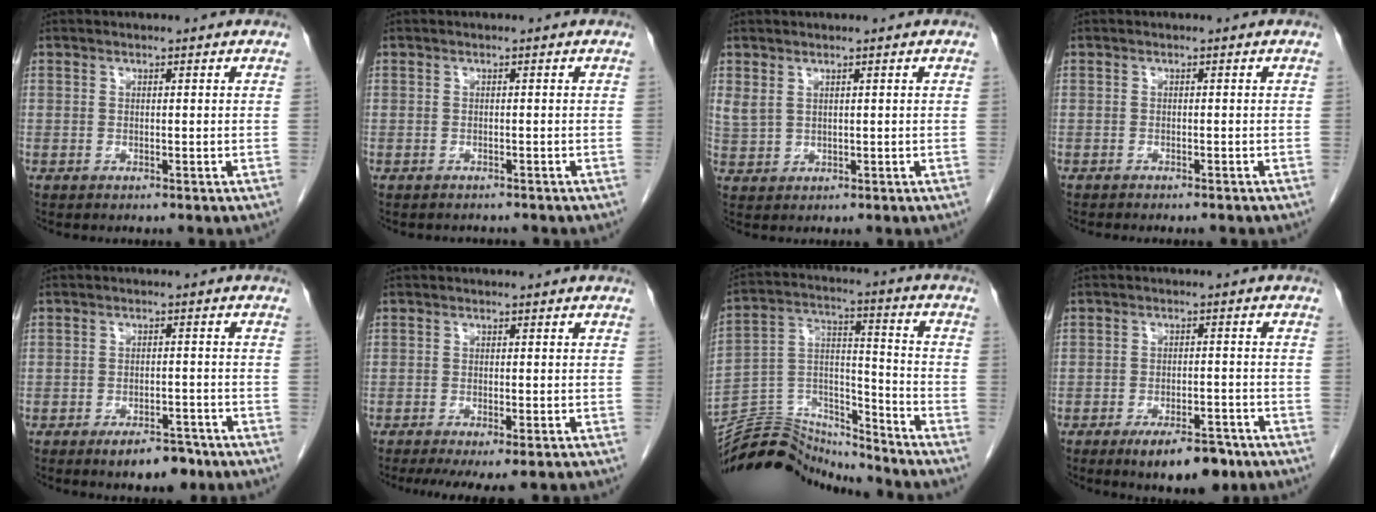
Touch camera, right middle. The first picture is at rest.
{"total": 2.0, "force": [-1.9, 0.6, 0.4], "torque": [-0.012, -0.003, -0.022]}
{"total": 2.4, "force": [1.4, 1.3, 1.4], "torque": [-0.038, 0.005, 0.042]}
{"total": 4.5, "force": [-4.0, 0.6, 1.9], "torque": [-0.024, -0.008, -0.050]}
{"total": 5.4, "force": [-3.9, 2.1, 3.2], "torque": [-0.044, 0.002, -0.052]}
{"total": 7.7, "force": [-5.8, 1.3, 4.9], "torque": [-0.065, -0.018, -0.085]}
{"total": 15.0, "force": [-14.9, 1.3, 0.5], "torque": [-0.009, 0.053, -0.263]}
{"total": 7.9, "force": [-5.5, 2.7, 5.1], "torque": [-0.070, -0.004, -0.079]}